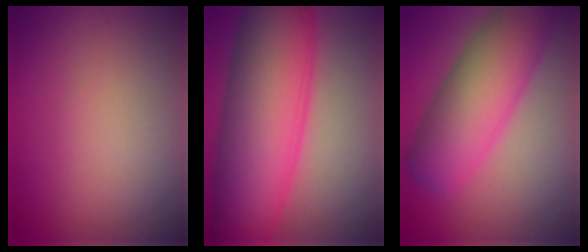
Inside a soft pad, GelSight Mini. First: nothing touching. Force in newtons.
{"total": 13.8, "press": 13.8, "slide": 0.3}
{"total": 9.0, "press": 9.0, "slide": 0.4}